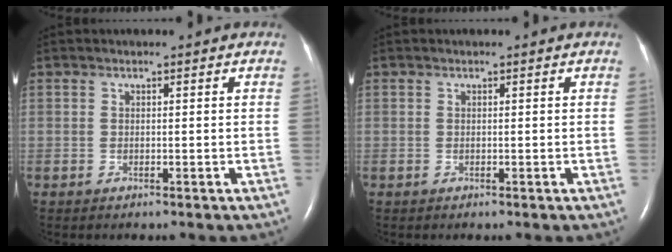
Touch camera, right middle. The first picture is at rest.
{"total": 0.0}